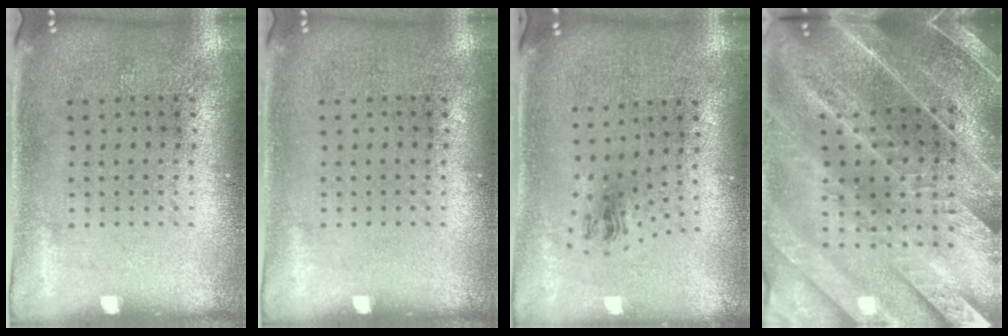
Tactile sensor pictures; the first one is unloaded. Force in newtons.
{"total": 0.0}
{"total": 1.0, "press": 0.4, "slide": 0.9}
{"total": 4.4, "press": 4.0, "slide": 1.9}